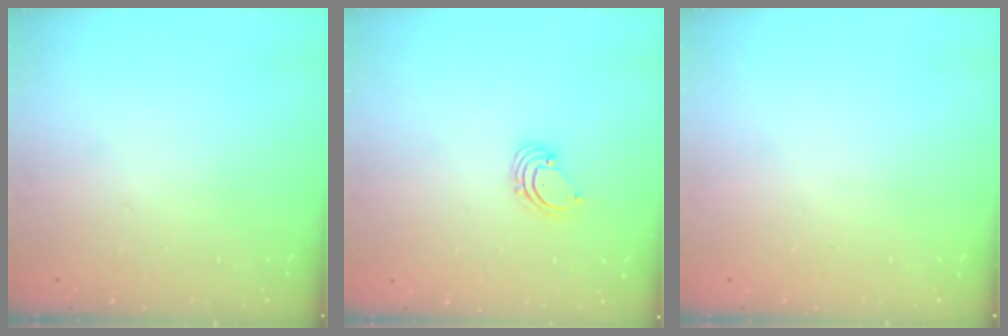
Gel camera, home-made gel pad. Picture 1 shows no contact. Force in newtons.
{"total": 1.6, "press": 1.6, "slide": 0.1}
{"total": 0.0}